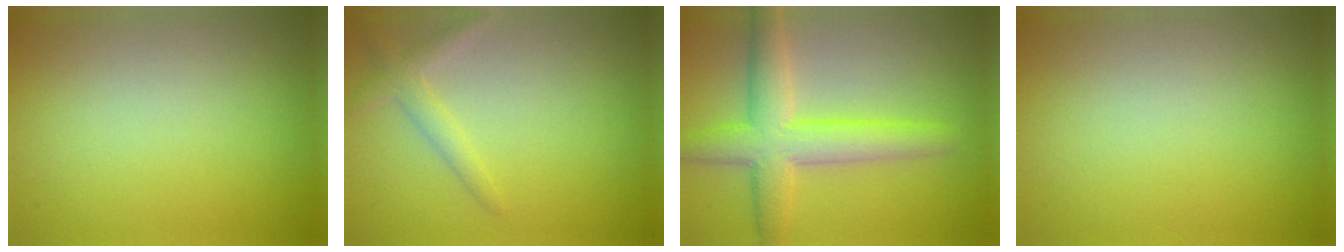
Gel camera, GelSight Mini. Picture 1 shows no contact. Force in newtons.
{"total": 2.0, "press": 2.0, "slide": 0.1}
{"total": 5.8, "press": 5.8, "slide": 0.2}
{"total": 0.0}